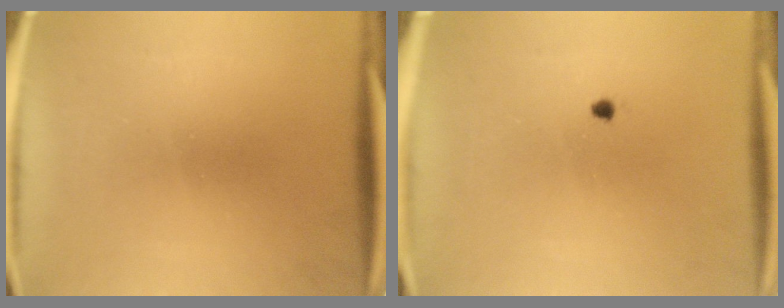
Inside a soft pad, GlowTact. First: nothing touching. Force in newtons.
{"total": 1.0}